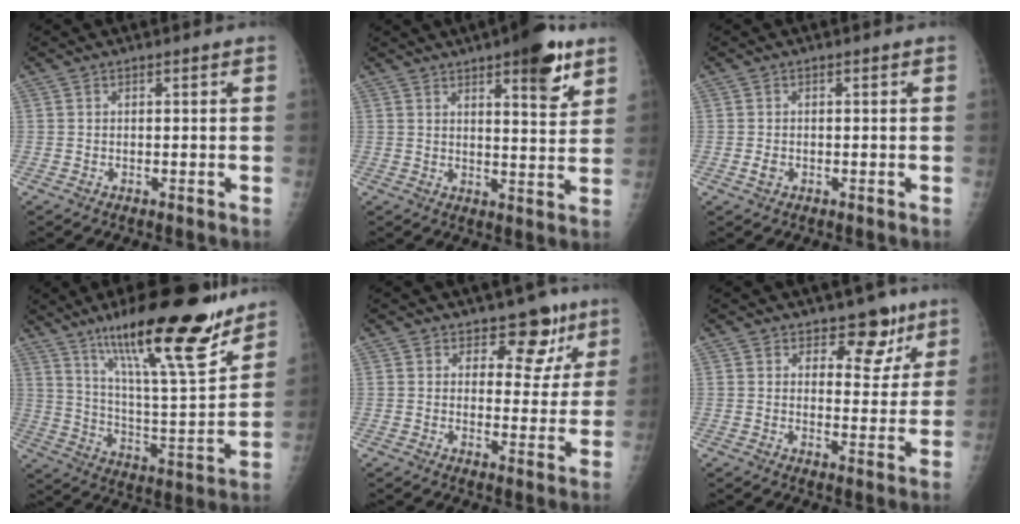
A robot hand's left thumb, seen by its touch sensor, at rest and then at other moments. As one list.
[{"total": 10.8, "force": [6.2, 3.1, 8.2], "torque": [-0.090, -0.029, 0.081]}, {"total": 1.4, "force": [-0.6, 1.1, 0.6], "torque": [-0.008, 0.000, -0.012]}, {"total": 24.6, "force": [16.9, 4.8, 17.2], "torque": [-0.252, -0.080, 0.280]}, {"total": 8.0, "force": [5.2, 5.1, 3.4], "torque": [0.005, -0.024, 0.066]}, {"total": 7.5, "force": [5.0, 4.5, 3.2], "torque": [0.003, -0.027, 0.069]}]